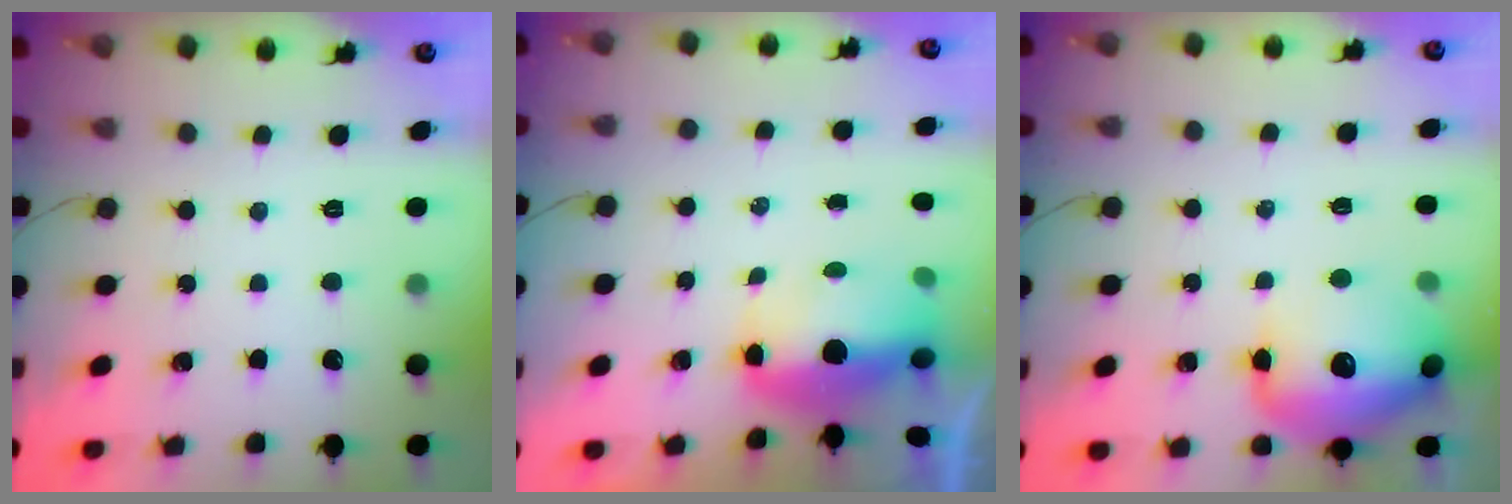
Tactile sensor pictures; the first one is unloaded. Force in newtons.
{"total": 8.0, "press": 7.1, "slide": 3.7}
{"total": 17.0, "press": 16.3, "slide": 4.7}